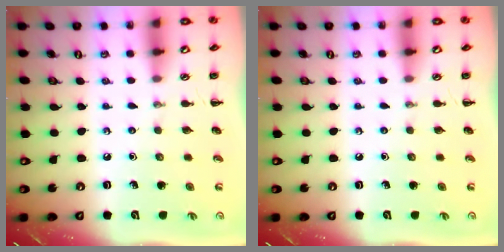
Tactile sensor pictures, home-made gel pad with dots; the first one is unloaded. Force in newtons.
{"total": 0.0}